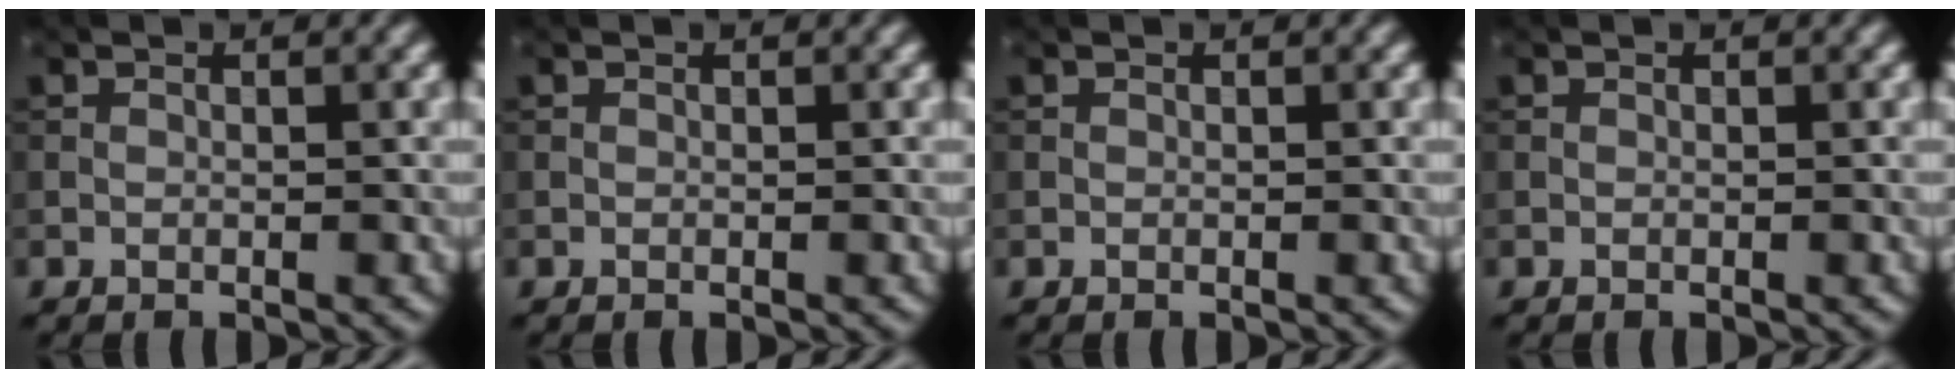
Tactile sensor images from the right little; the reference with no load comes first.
{"total": 0.0}
{"total": 0.0}
{"total": 0.0}